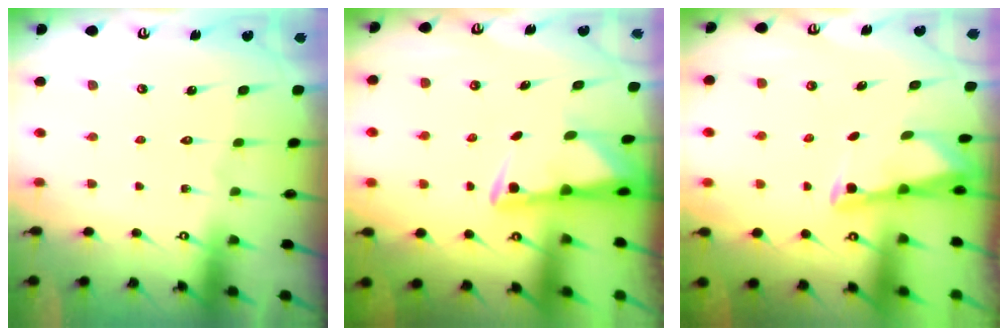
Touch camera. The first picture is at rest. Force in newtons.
{"total": 2.9, "press": 2.9, "slide": 0.6}
{"total": 2.9, "press": 2.9, "slide": 0.2}